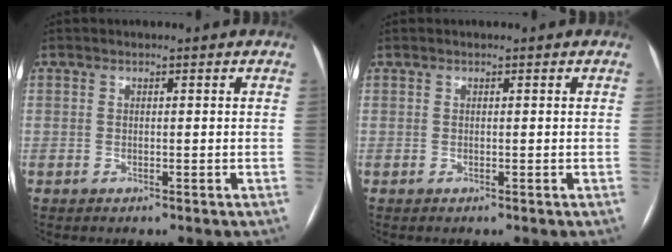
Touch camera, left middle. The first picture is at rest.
{"total": 0.0}